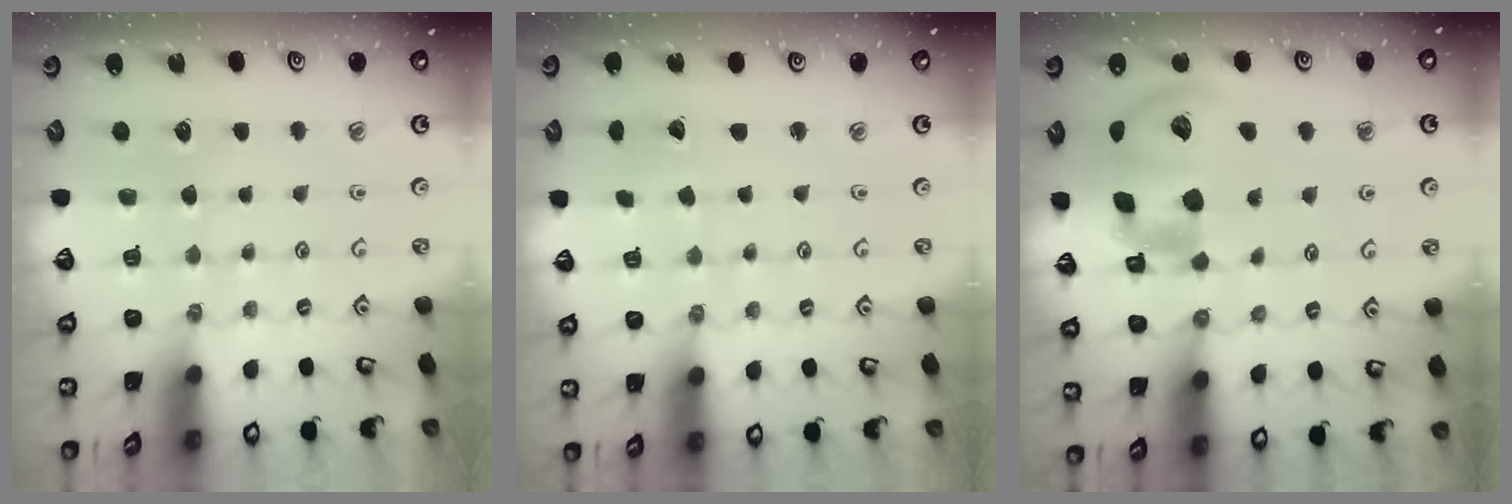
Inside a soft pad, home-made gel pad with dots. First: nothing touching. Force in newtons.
{"total": 1.2, "press": 1.2, "slide": 0.0}
{"total": 20.7, "press": 20.4, "slide": 3.4}